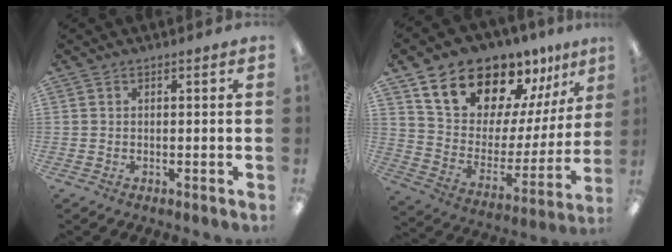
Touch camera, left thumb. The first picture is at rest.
{"total": 18.5, "force": [15.6, 8.0, 5.8], "torque": [-0.106, -0.126, 0.279]}